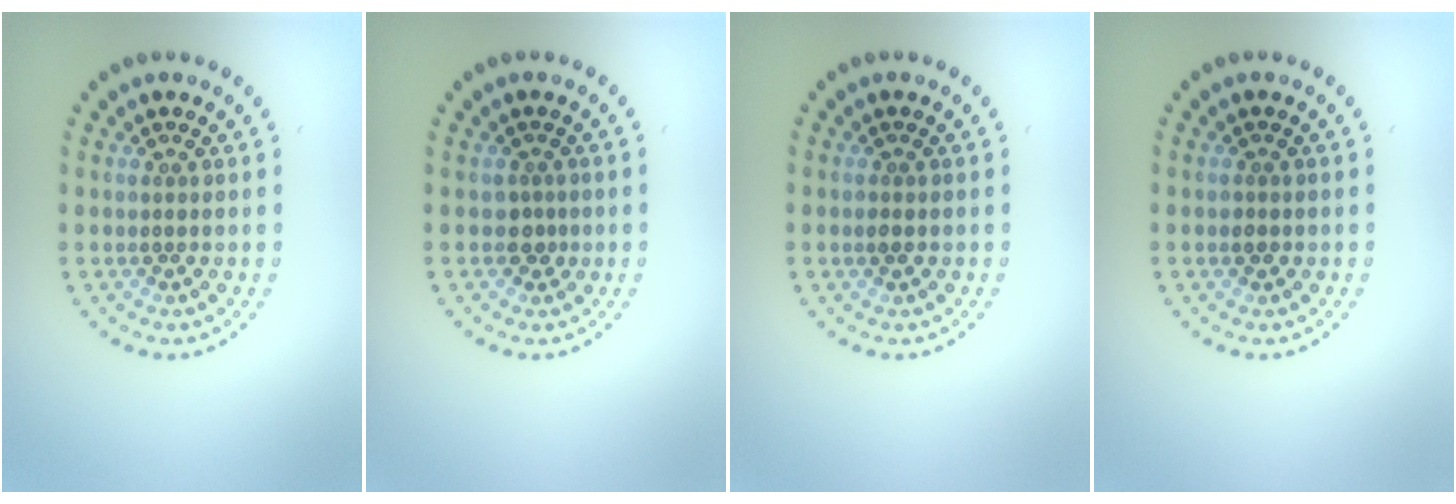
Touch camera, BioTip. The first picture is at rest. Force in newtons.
{"total": 1.2, "press": 1.0, "slide": 0.7}
{"total": 0.7, "press": 0.7, "slide": 0.0}
{"total": 0.8, "press": 0.8, "slide": 0.3}